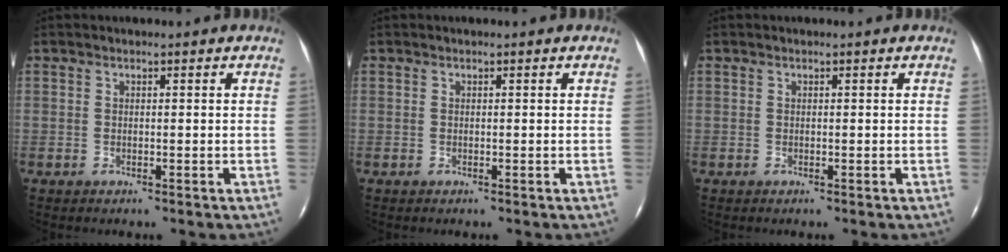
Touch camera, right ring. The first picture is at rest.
{"total": 0.0}
{"total": 0.0}